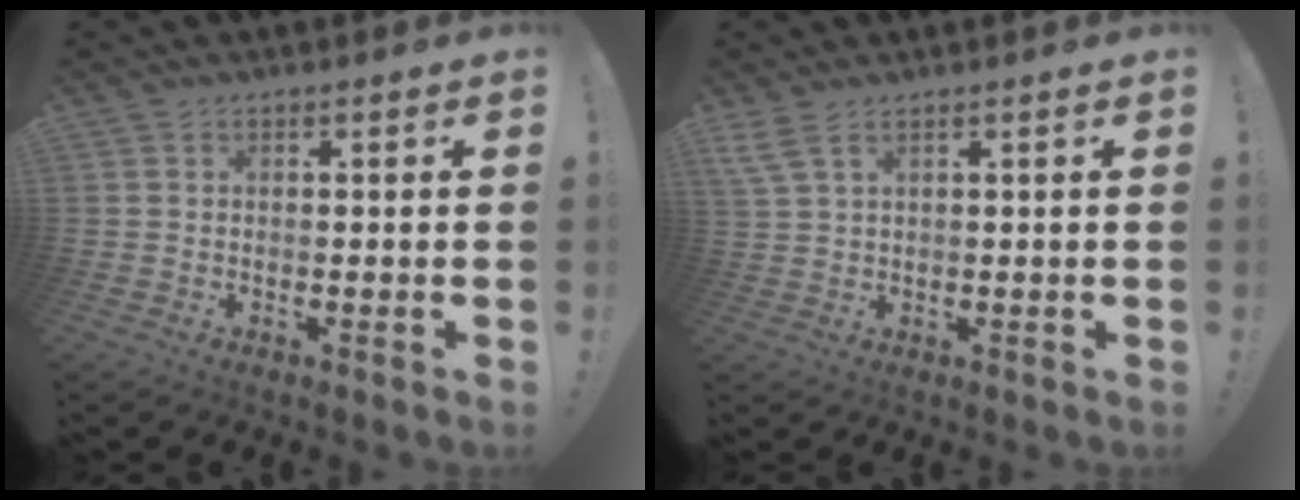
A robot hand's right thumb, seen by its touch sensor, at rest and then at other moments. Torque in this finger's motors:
{"motor_torque": [0.03, 0.04, 0.13, 0.14, 0.04]}